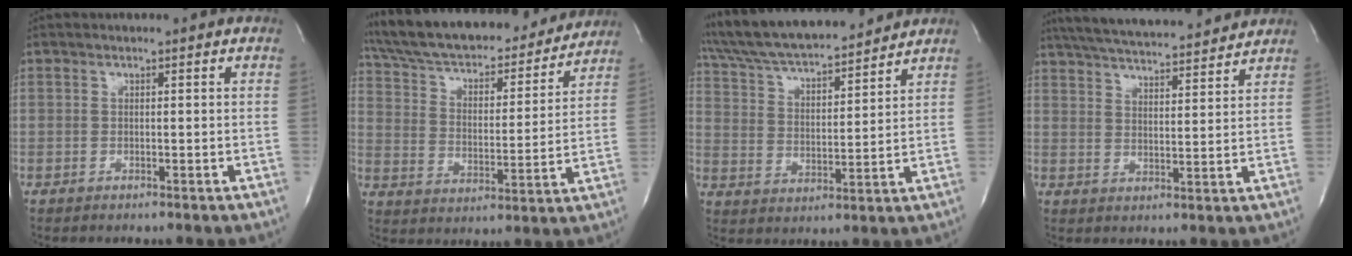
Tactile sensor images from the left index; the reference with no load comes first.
{"total": 26.1, "force": [23.2, 6.7, 9.8], "torque": [-0.178, 0.011, 0.335]}
{"total": 18.2, "force": [16.6, 2.9, 7.0], "torque": [-0.132, 0.025, 0.276]}
{"total": 18.0, "force": [16.4, 2.4, 7.0], "torque": [-0.125, 0.030, 0.241]}